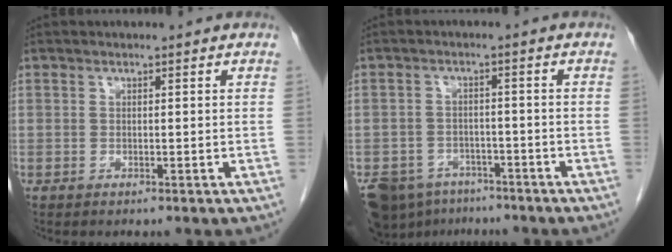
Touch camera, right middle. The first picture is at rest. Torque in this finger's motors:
{"motor_torque": [1.02, -1.05, 0.61, 0.11]}